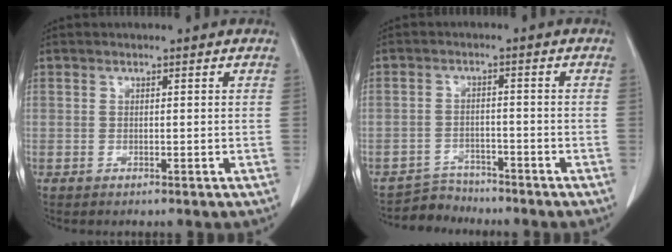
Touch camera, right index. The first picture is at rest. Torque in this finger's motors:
{"motor_torque": [-0.03, -0.02, -0.01, 0.00]}